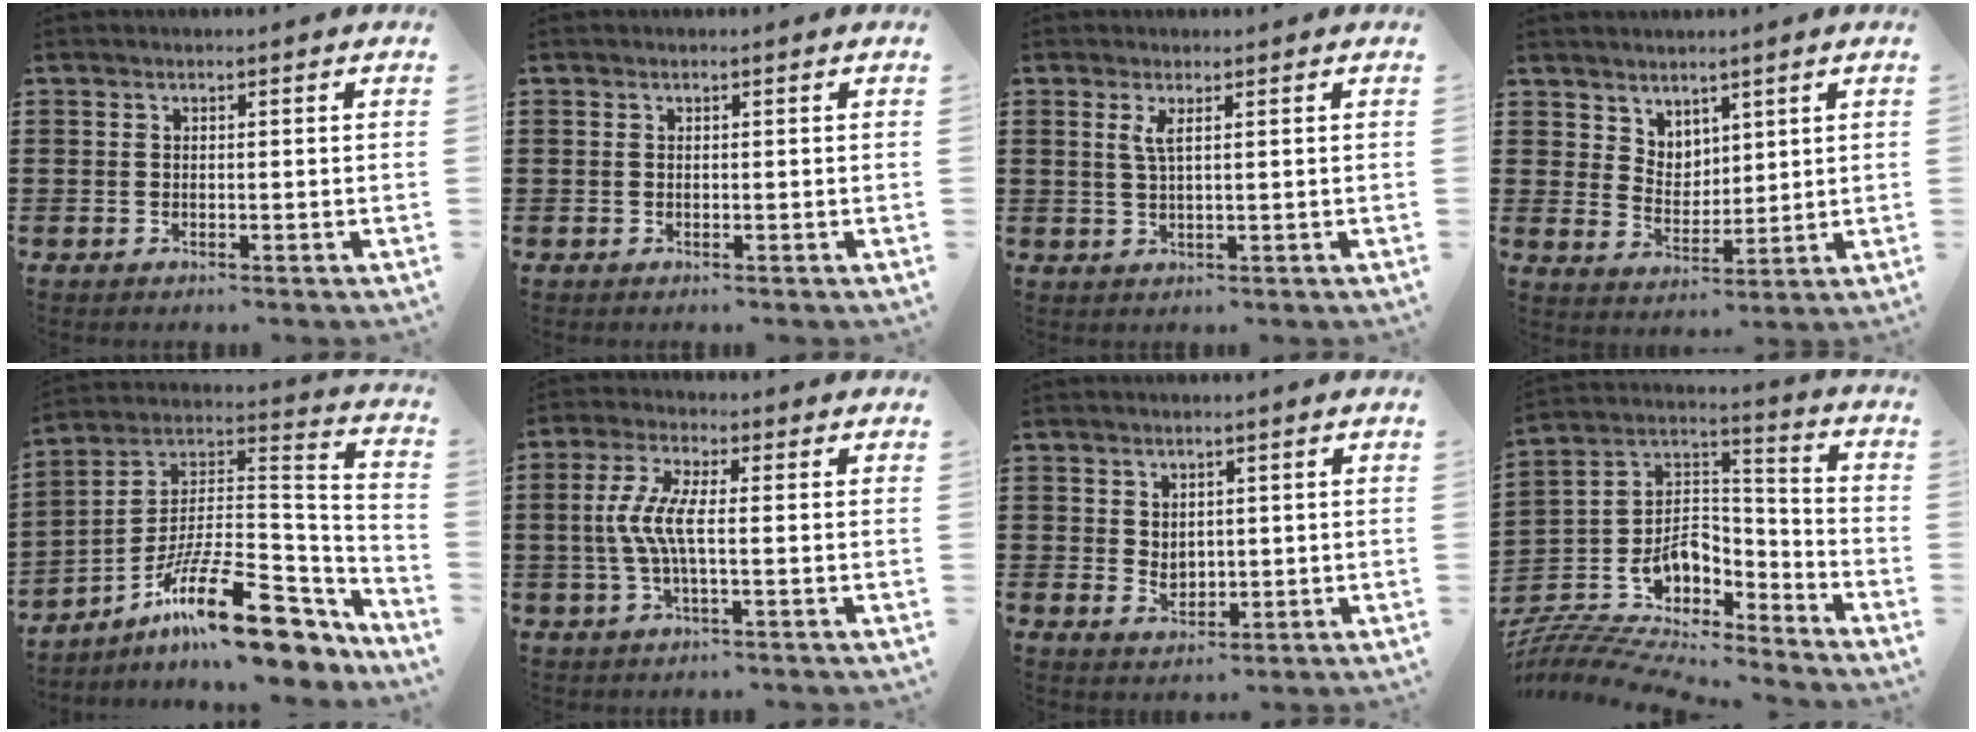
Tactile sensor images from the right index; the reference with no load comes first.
{"total": 0.0}
{"total": 2.1, "force": [0.8, 0.2, 2.0], "torque": [-0.043, 0.000, 0.013]}
{"total": 4.3, "force": [3.5, 2.4, -0.2], "torque": [-0.012, -0.004, 0.068]}
{"total": 18.3, "force": [-11.1, 5.1, 13.6], "torque": [-0.225, 0.028, -0.186]}
{"total": 6.2, "force": [-0.6, 1.4, 6.0], "torque": [-0.144, -0.012, -0.024]}
{"total": 2.3, "force": [0.7, 1.9, 1.0], "torque": [-0.017, 0.003, 0.011]}
{"total": 7.7, "force": [-4.7, 5.6, 2.4], "torque": [-0.059, -0.013, -0.086]}